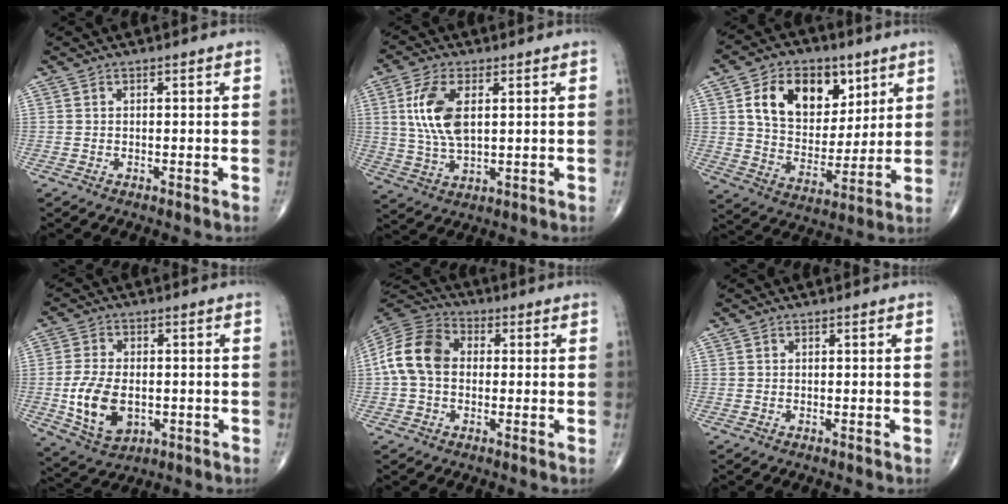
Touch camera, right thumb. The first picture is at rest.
{"total": 10.3, "force": [2.3, 5.0, 8.7], "torque": [-0.181, -0.007, 0.048]}
{"total": 17.2, "force": [6.8, 11.6, 10.6], "torque": [-0.132, -0.026, 0.126]}
{"total": 11.0, "force": [-1.8, 7.0, 8.4], "torque": [-0.153, -0.004, -0.021]}
{"total": 11.6, "force": [0.2, 8.5, 7.9], "torque": [-0.149, 0.033, -0.008]}
{"total": 0.0}